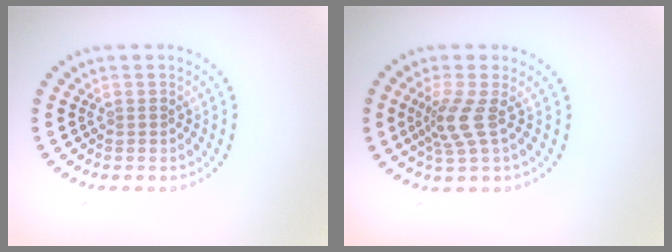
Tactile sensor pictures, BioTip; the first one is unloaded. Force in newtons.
{"total": 2.8, "press": 1.9, "slide": 2.0}